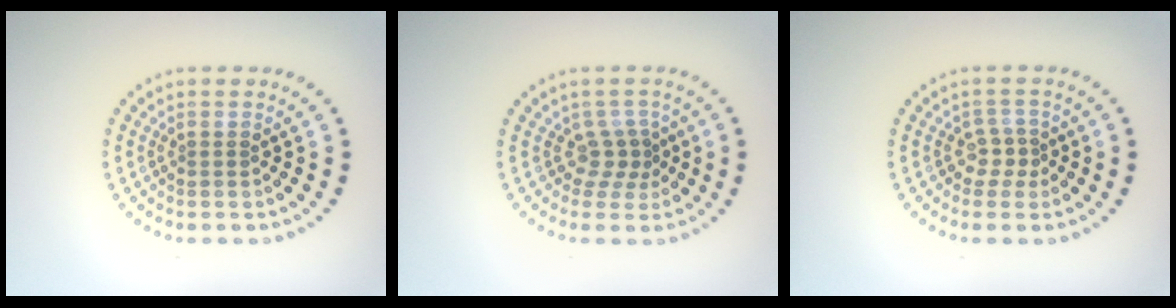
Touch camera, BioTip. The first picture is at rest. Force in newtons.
{"total": 2.2, "press": 1.5, "slide": 1.6}
{"total": 1.9, "press": 1.4, "slide": 1.2}